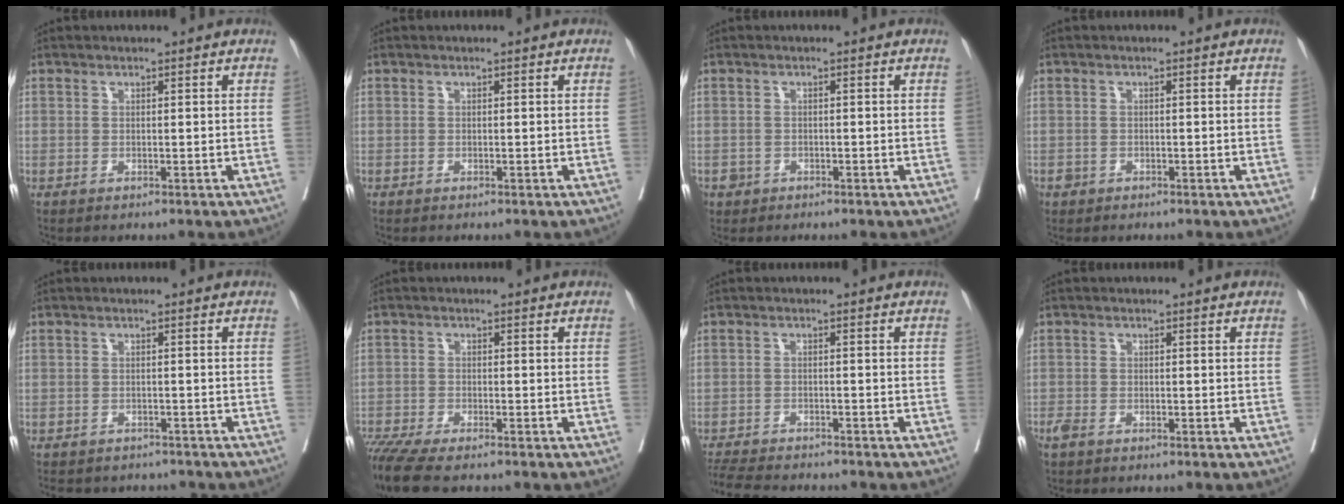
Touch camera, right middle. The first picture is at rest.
{"total": 0.0}
{"total": 1.6, "force": [-0.8, 1.4, 0.1], "torque": [-0.002, 0.006, -0.013]}
{"total": 1.0, "force": [-0.6, 0.8, 0.1], "torque": [-0.003, 0.003, -0.010]}
{"total": 8.5, "force": [-7.8, 3.0, 1.7], "torque": [-0.034, 0.001, -0.093]}
{"total": 8.3, "force": [-7.0, 1.0, 4.4], "torque": [-0.081, -0.018, -0.120]}
{"total": 9.7, "force": [-9.0, 1.3, 3.5], "torque": [-0.060, -0.014, -0.138]}
{"total": 1.9, "force": [-1.4, 0.9, 0.9], "torque": [-0.022, -0.002, -0.025]}